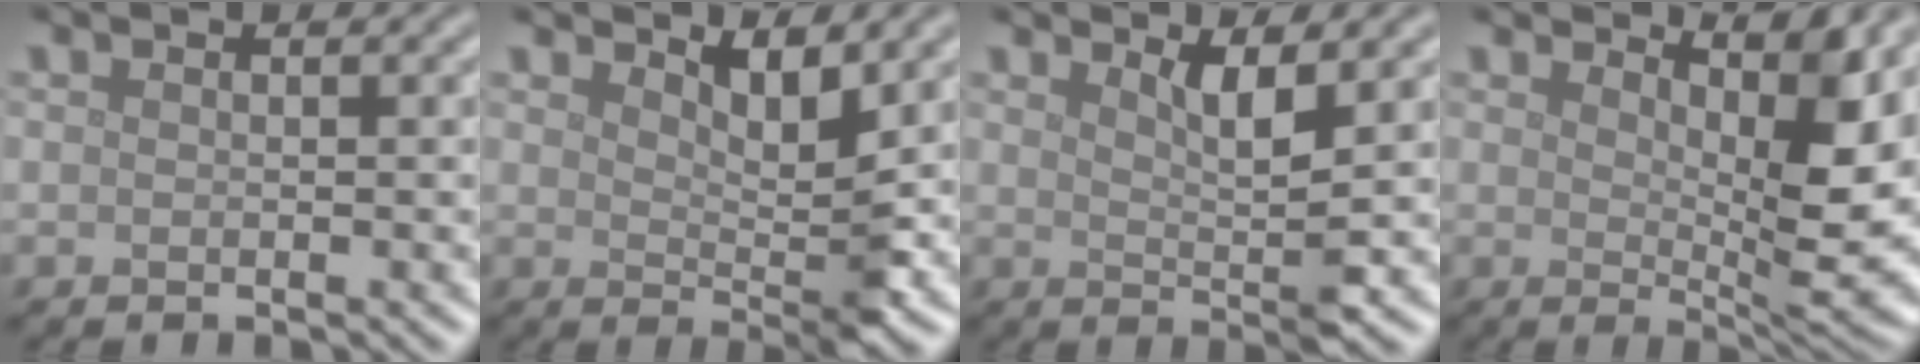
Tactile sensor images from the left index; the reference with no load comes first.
{"total": 3.3, "force": [2.2, 0.8, 2.4], "torque": [-0.042, -0.011, 0.036]}
{"total": 3.1, "force": [1.6, 0.6, 2.6], "torque": [-0.039, -0.008, 0.028]}
{"total": 7.8, "force": [3.6, 2.1, 6.6], "torque": [-0.097, -0.001, 0.062]}